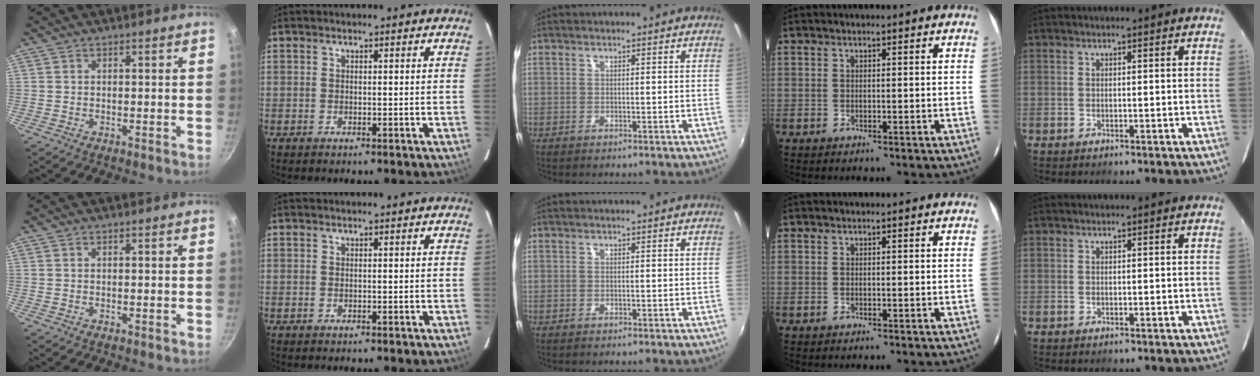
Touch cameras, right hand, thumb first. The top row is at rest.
{}